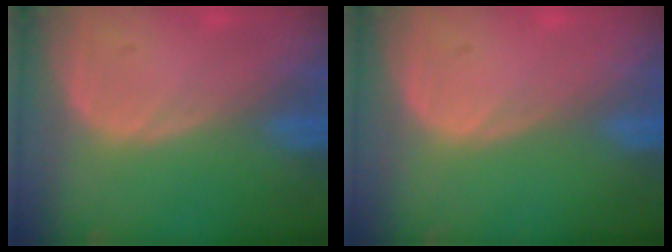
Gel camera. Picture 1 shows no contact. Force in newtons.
{"total": 0.0}